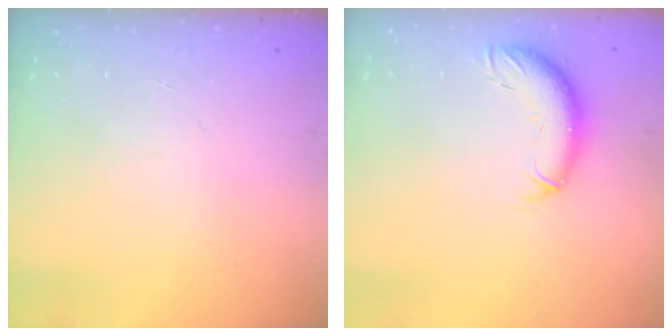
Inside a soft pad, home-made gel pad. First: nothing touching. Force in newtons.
{"total": 9.2, "press": 9.1, "slide": 1.8}